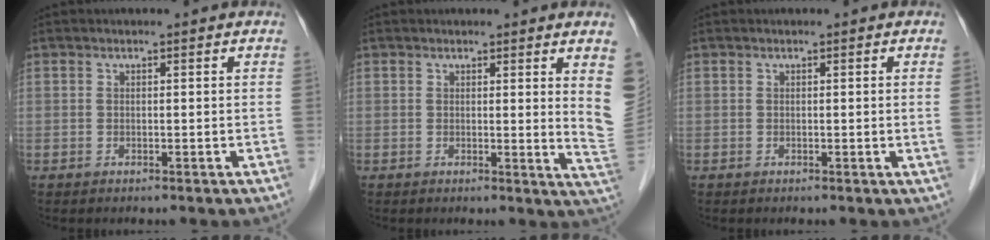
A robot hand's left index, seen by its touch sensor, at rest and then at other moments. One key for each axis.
{"total": 5.8, "fx": 2.1, "fy": 0.0, "fz": 5.4, "tx": -0.058, "ty": -0.018, "tz": 0.015}
{"total": 1.1, "fx": 0.0, "fy": -0.3, "fz": 1.0, "tx": -0.017, "ty": -0.002, "tz": 0.002}